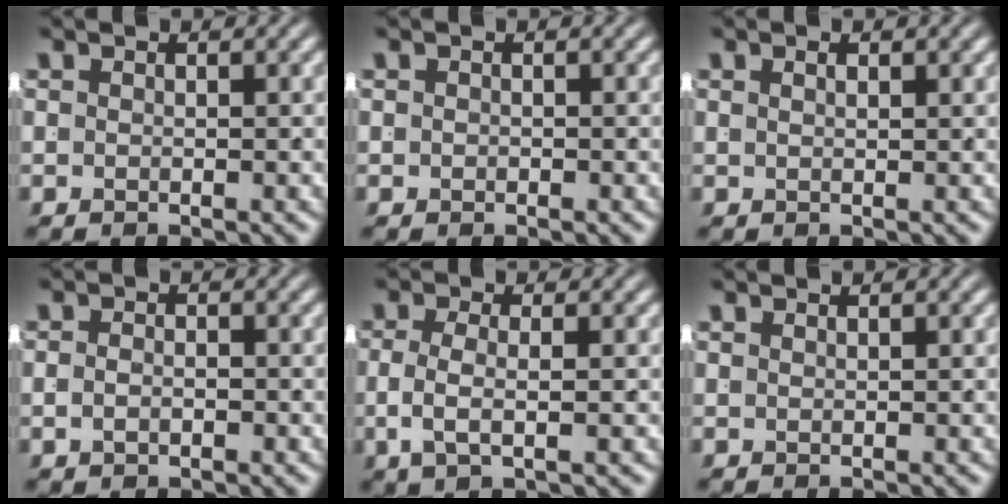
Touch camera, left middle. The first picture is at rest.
{"total": 0.0}
{"total": 1.1, "force": [0.3, -0.9, 0.5], "torque": [0.002, -0.004, 0.009]}
{"total": 1.2, "force": [-0.7, 0.3, 0.9], "torque": [-0.014, -0.005, -0.009]}
{"total": 2.8, "force": [-0.4, 0.7, 2.7], "torque": [-0.053, -0.011, 0.001]}
{"total": 0.9, "force": [0.3, -0.9, 0.0], "torque": [0.010, -0.001, 0.009]}